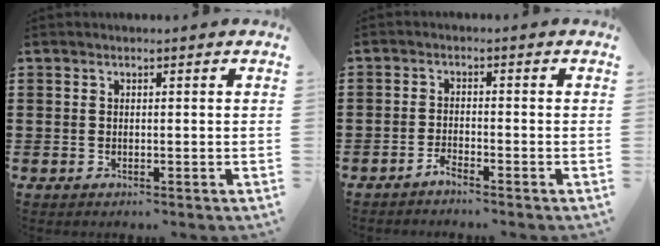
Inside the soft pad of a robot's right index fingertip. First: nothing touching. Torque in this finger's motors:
{"motor_torque": [0.23, -0.07, -0.51, -0.21]}